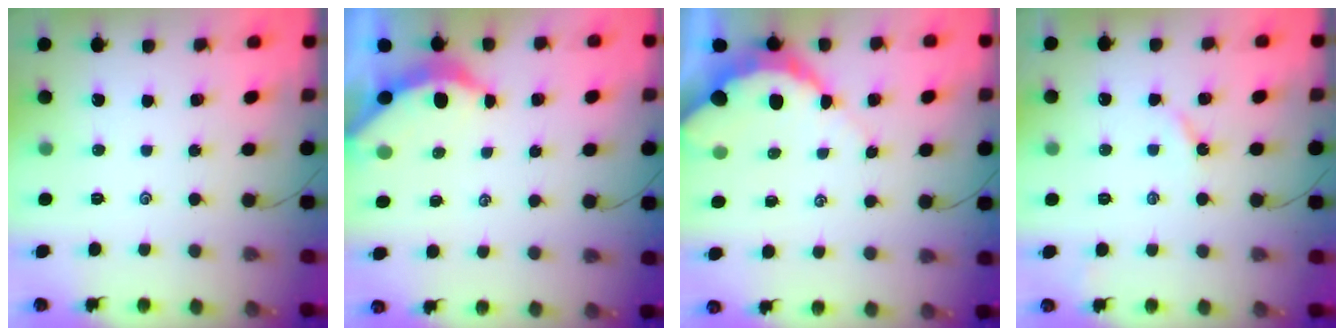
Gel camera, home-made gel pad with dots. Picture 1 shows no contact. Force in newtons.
{"total": 3.9, "press": 3.9, "slide": 0.5}
{"total": 6.6, "press": 6.5, "slide": 0.7}
{"total": 2.3, "press": 2.3, "slide": 0.3}